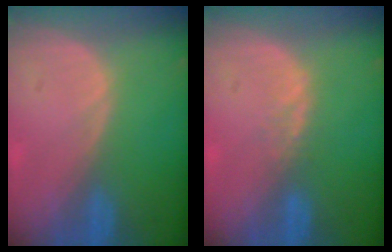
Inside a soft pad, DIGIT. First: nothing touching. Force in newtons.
{"total": 1.4, "press": 1.4, "slide": 0.3}